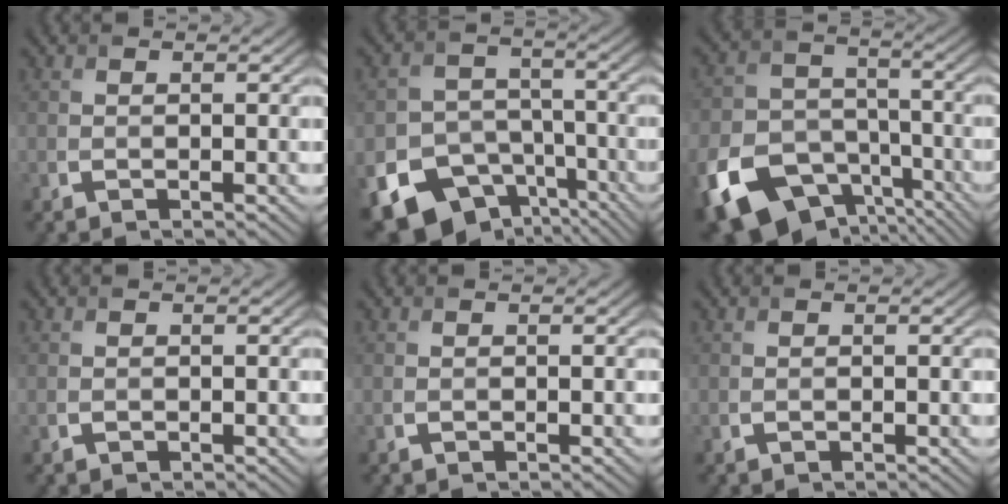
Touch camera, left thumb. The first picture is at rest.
{"total": 16.7, "force": [-9.7, 12.2, 6.0], "torque": [-0.149, -0.069, -0.145]}
{"total": 16.9, "force": [-9.3, 11.7, 7.9], "torque": [-0.214, -0.059, -0.137]}
{"total": 0.0}
{"total": 0.0}
{"total": 0.0}